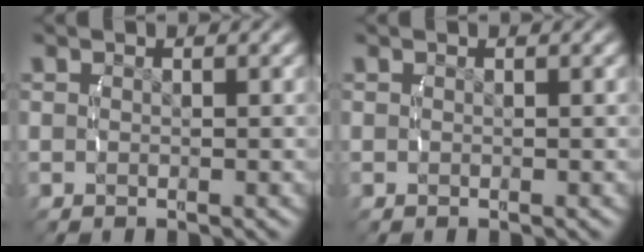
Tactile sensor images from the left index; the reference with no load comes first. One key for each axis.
{"total": 0.0}